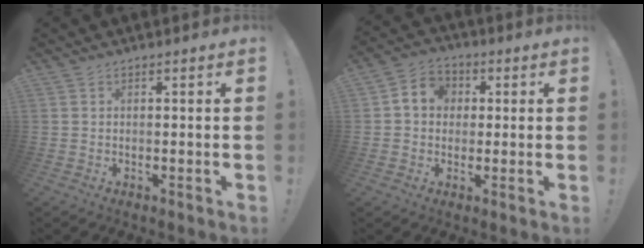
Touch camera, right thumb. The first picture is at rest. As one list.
[{"total": 7.1, "force": [1.1, 6.3, 3.0], "torque": [-0.048, 0.011, 0.024]}]